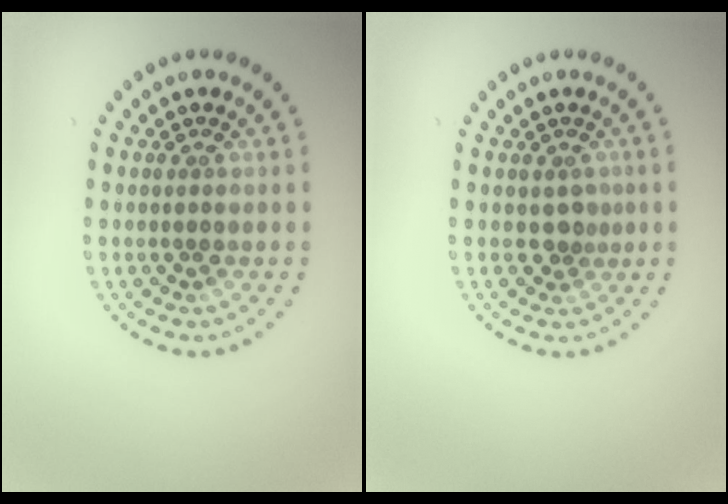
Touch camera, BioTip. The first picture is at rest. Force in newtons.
{"total": 1.3, "press": 1.0, "slide": 0.8}